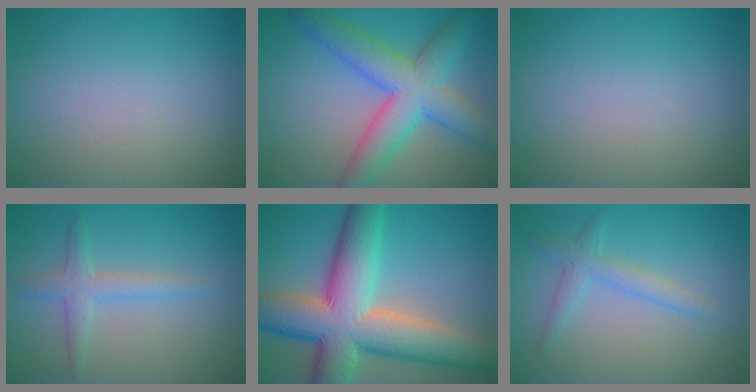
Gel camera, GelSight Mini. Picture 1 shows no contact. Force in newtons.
{"total": 8.0, "press": 8.0, "slide": 0.2}
{"total": 0.0}
{"total": 2.5, "press": 2.5, "slide": 0.0}
{"total": 13.6, "press": 13.5, "slide": 0.7}
{"total": 2.2, "press": 2.2, "slide": 0.1}